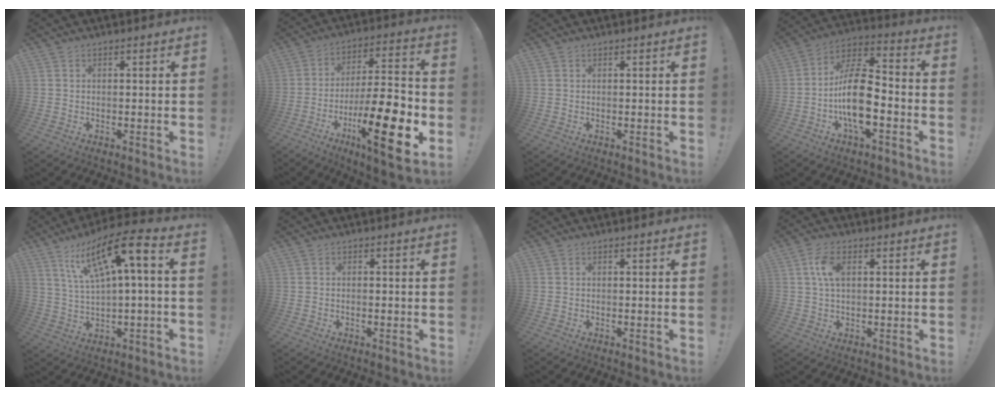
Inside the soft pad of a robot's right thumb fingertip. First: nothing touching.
{"total": 24.6, "force": [-8.6, 6.9, 22.0], "torque": [-0.365, 0.045, -0.132]}
{"total": 0.0}
{"total": 17.4, "force": [-4.5, 8.0, 14.7], "torque": [-0.282, 0.026, -0.071]}
{"total": 15.0, "force": [5.5, 3.0, 13.6], "torque": [-0.231, -0.017, 0.080]}
{"total": 0.7, "force": [-0.4, 0.2, 0.5], "torque": [-0.015, 0.002, -0.006]}
{"total": 0.0}
{"total": 6.2, "force": [1.6, 3.3, 5.0], "torque": [-0.090, -0.001, 0.025]}